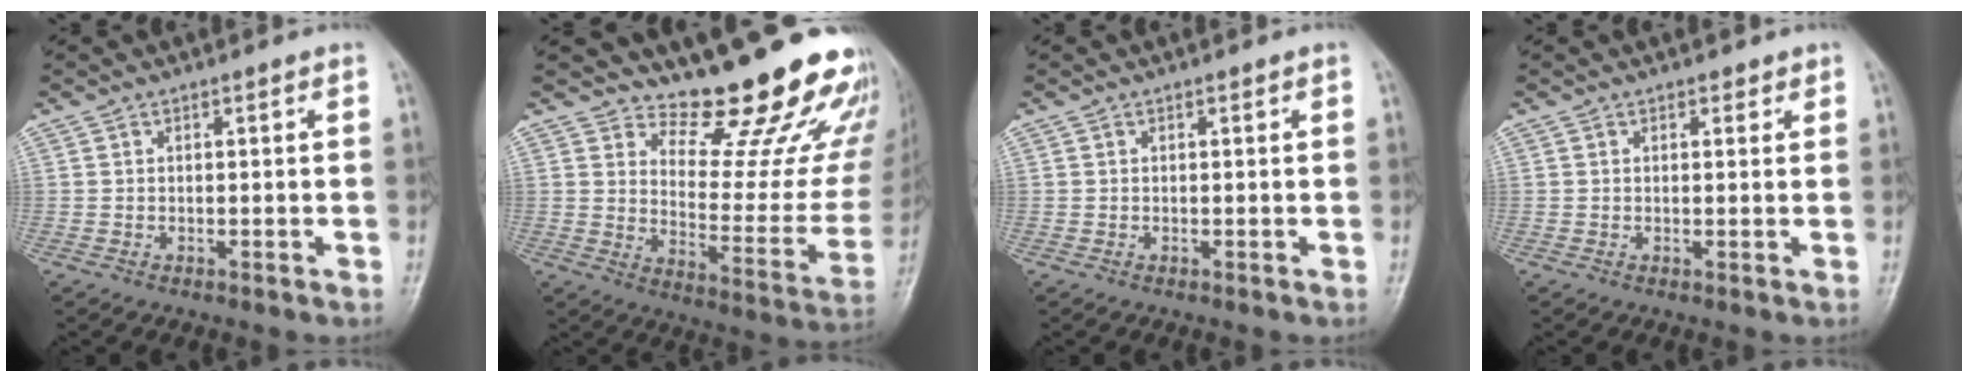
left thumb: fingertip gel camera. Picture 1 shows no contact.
{"total": 20.4, "force": [17.5, 5.7, 8.8], "torque": [-0.063, -0.168, 0.225]}
{"total": 0.0}
{"total": 1.2, "force": [0.8, 0.8, 0.4], "torque": [0.006, -0.005, 0.007]}